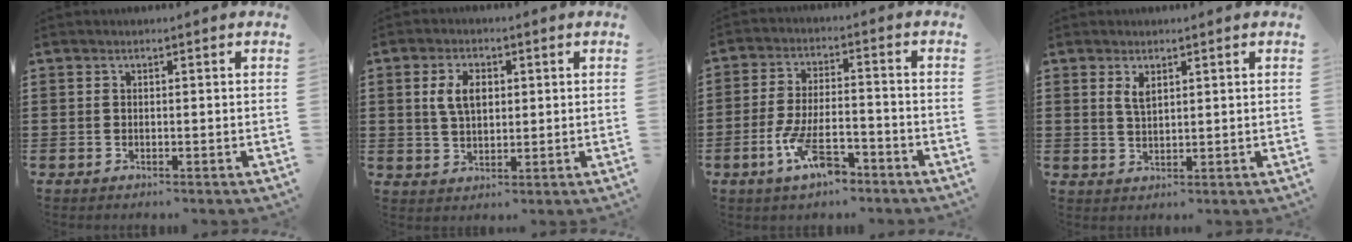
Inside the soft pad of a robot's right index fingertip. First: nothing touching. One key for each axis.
{"total": 4.9, "fx": 1.1, "fy": 2.9, "fz": 3.8, "tx": -0.089, "ty": 0.010, "tz": 0.015}
{"total": 9.0, "fx": -4.5, "fy": 3.2, "fz": 7.1, "tx": -0.146, "ty": 0.001, "tz": -0.081}
{"total": 2.3, "fx": 1.3, "fy": 0.9, "fz": 1.7, "tx": -0.036, "ty": 0.004, "tz": 0.023}